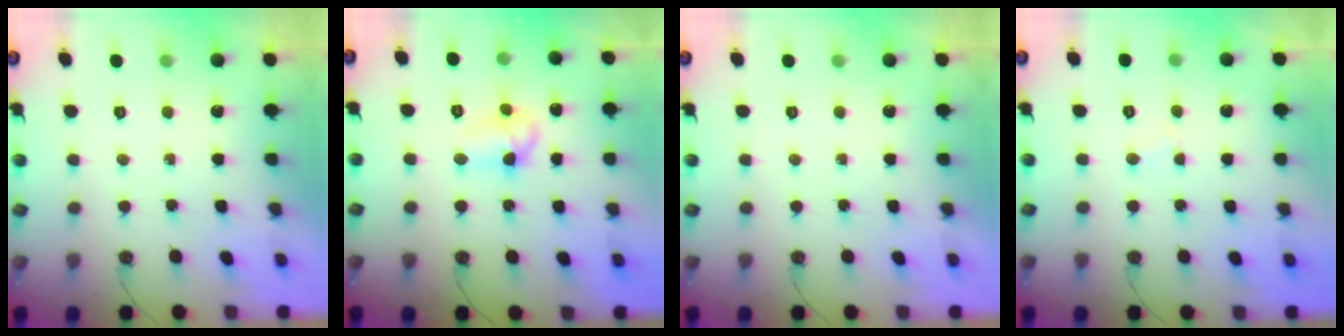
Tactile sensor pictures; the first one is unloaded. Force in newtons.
{"total": 8.5, "press": 8.5, "slide": 0.6}
{"total": 0.0}
{"total": 1.8, "press": 1.8, "slide": 0.1}